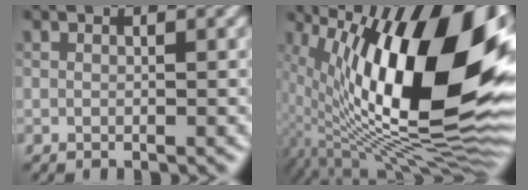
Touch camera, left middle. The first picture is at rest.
{"total": 18.6, "force": [3.3, 7.5, 16.7], "torque": [-0.266, 0.007, 0.056]}